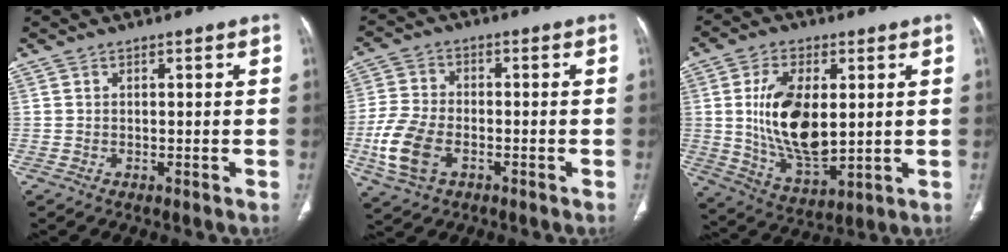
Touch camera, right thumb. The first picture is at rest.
{"total": 10.4, "force": [-3.4, 6.6, 7.4], "torque": [-0.166, 0.007, -0.066]}
{"total": 15.7, "force": [1.9, 8.2, 13.3], "torque": [-0.233, -0.019, 0.046]}